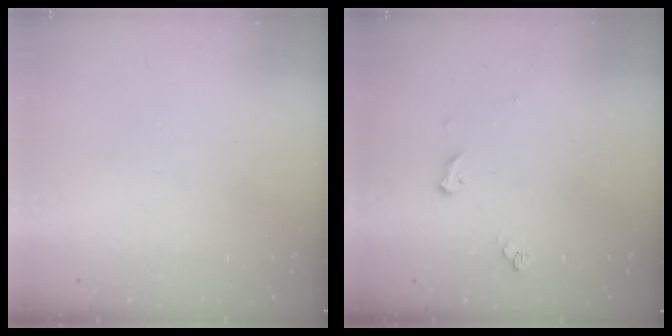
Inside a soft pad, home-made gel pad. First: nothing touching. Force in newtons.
{"total": 6.0, "press": 5.7, "slide": 1.7}